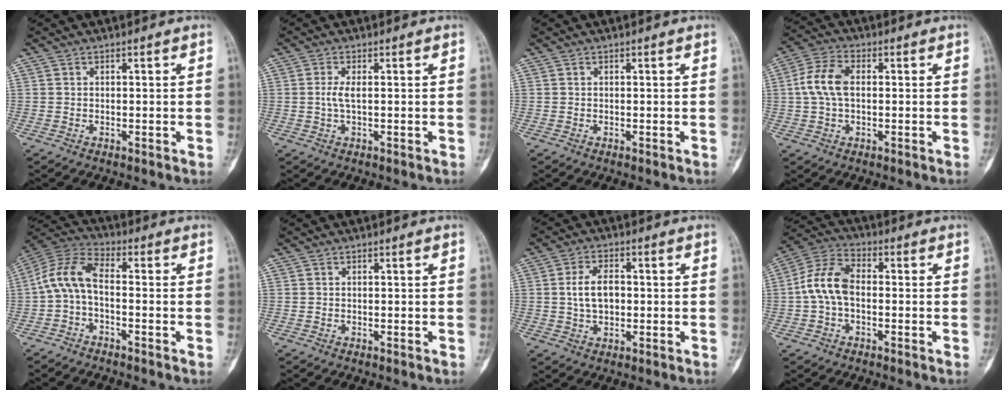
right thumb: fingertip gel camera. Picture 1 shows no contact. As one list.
[{"total": 2.2, "force": [0.1, 0.6, 2.2], "torque": [-0.058, 0.000, 0.003]}, {"total": 0.0}, {"total": 7.8, "force": [0.6, 4.7, 6.2], "torque": [-0.132, 0.020, 0.008]}, {"total": 8.4, "force": [-1.4, 4.2, 7.2], "torque": [-0.147, 0.034, -0.042]}, {"total": 0.0}, {"total": 6.3, "force": [0.3, 3.9, 5.0], "torque": [-0.087, 0.009, 0.006]}, {"total": 9.1, "force": [-0.7, 5.7, 7.1], "torque": [-0.139, 0.030, -0.023]}]